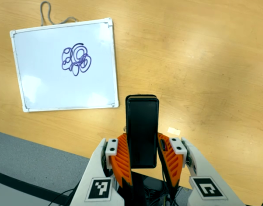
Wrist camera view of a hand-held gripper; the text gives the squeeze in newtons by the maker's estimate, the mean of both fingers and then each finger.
{"total": 4.7, "left": 3.2, "right": 6.1}